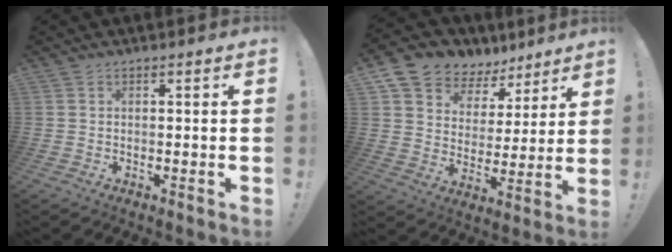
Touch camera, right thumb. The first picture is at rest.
{"total": 8.8, "force": [6.2, 6.0, 1.7], "torque": [-0.032, -0.057, 0.120]}